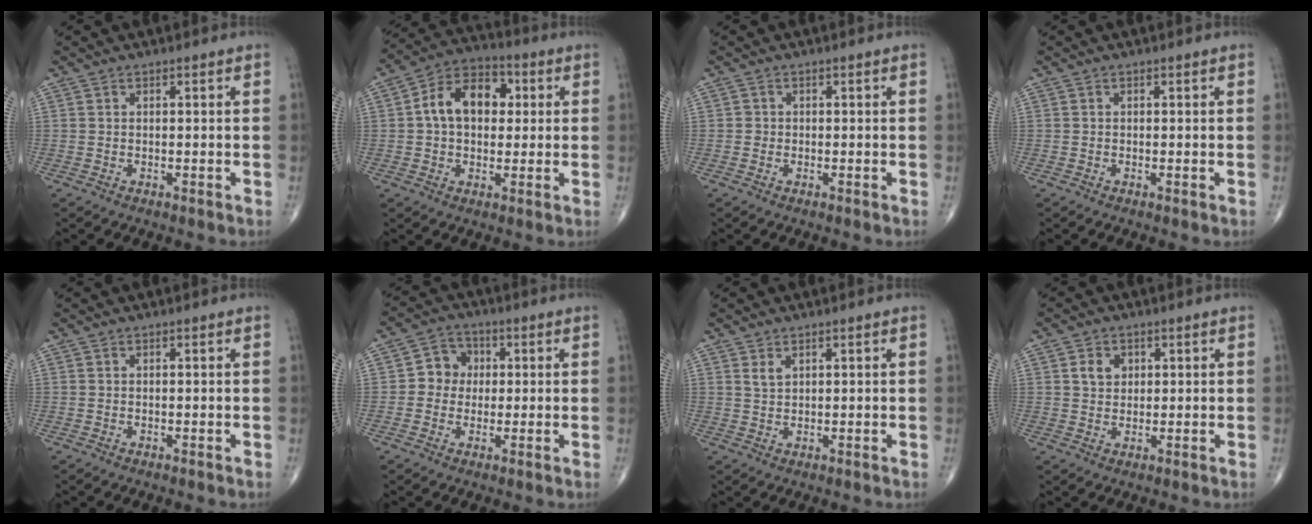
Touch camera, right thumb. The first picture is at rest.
{"total": 12.1, "force": [1.8, 8.3, 8.6], "torque": [-0.121, 0.025, 0.020]}
{"total": 0.8, "force": [-0.1, 0.8, 0.1], "torque": [0.003, 0.003, -0.003]}
{"total": 0.0}
{"total": 0.0}
{"total": 5.8, "force": [0.4, 5.3, 2.4], "torque": [-0.006, 0.011, -0.006]}
{"total": 1.7, "force": [1.0, 0.9, 1.0], "torque": [-0.017, -0.003, 0.025]}
{"total": 3.6, "force": [1.2, 2.9, 1.8], "torque": [-0.013, -0.004, 0.020]}